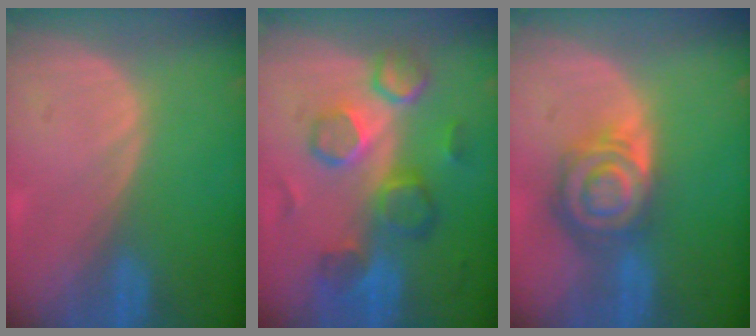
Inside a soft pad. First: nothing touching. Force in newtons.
{"total": 9.7, "press": 8.9, "slide": 3.8}
{"total": 8.2, "press": 7.1, "slide": 4.1}